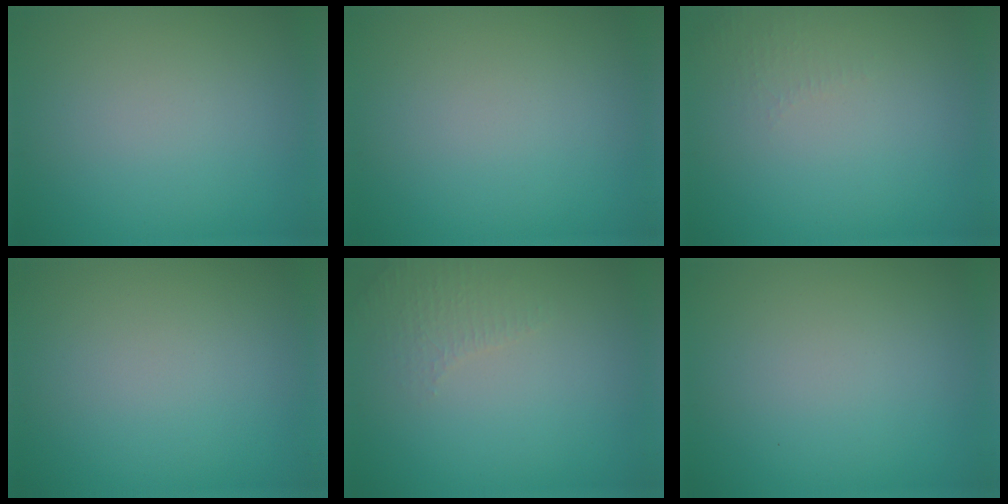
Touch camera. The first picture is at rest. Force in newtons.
{"total": 0.0}
{"total": 1.0, "press": 0.9, "slide": 0.3}
{"total": 0.0}
{"total": 1.6, "press": 1.6, "slide": 0.4}
{"total": 0.0}